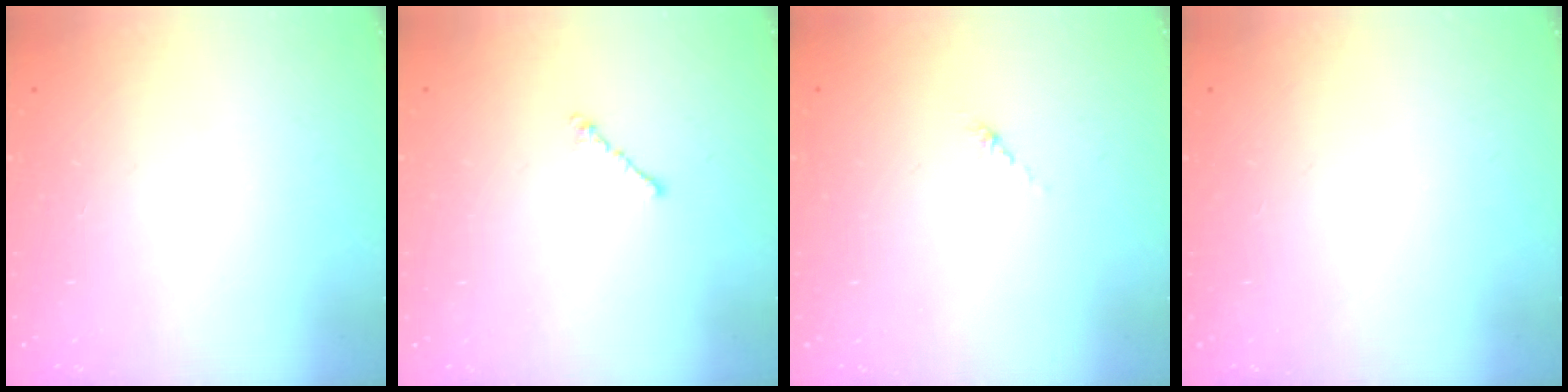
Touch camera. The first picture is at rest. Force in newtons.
{"total": 1.8, "press": 1.7, "slide": 0.6}
{"total": 2.7, "press": 2.7, "slide": 0.7}
{"total": 0.0}